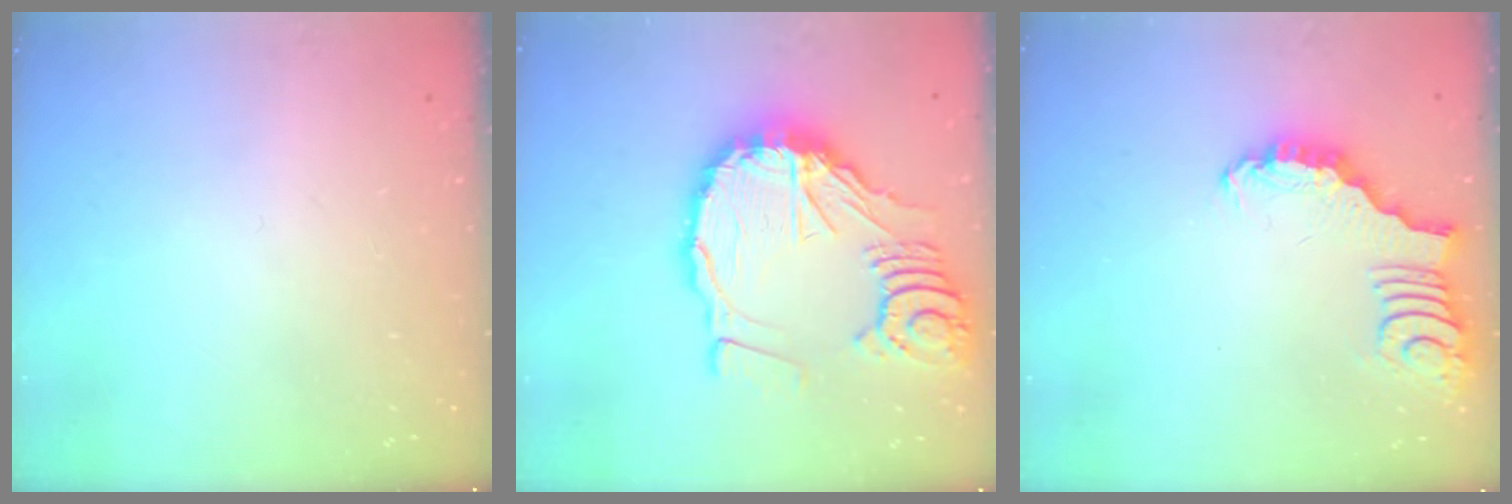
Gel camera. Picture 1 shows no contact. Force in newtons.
{"total": 22.6, "press": 22.4, "slide": 3.0}
{"total": 2.2, "press": 2.2, "slide": 0.0}